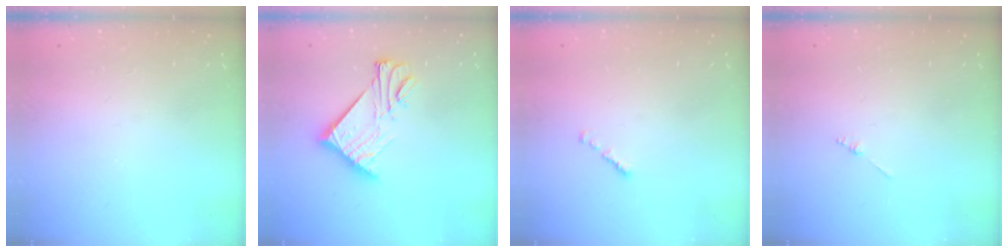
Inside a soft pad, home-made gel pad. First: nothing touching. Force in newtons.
{"total": 12.0, "press": 12.0, "slide": 0.6}
{"total": 0.7, "press": 0.6, "slide": 0.4}
{"total": 0.8, "press": 0.8, "slide": 0.2}